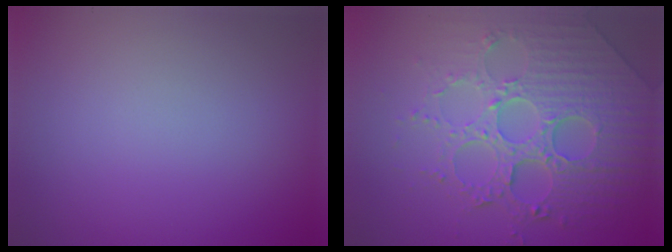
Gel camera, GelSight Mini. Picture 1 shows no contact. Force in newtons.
{"total": 8.1, "press": 6.0, "slide": 5.5}